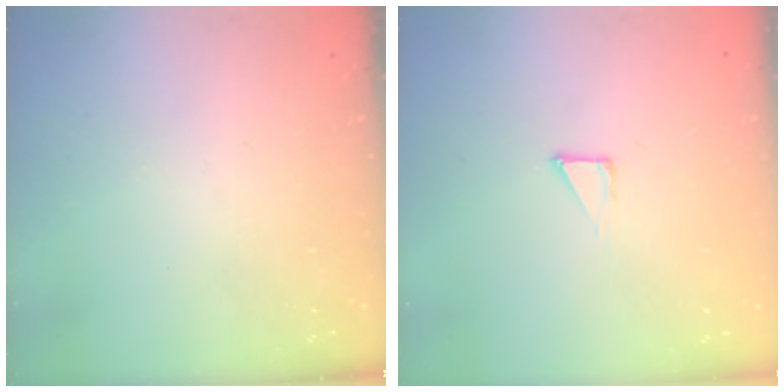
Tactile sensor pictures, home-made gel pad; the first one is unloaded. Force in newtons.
{"total": 2.3, "press": 2.3, "slide": 0.1}